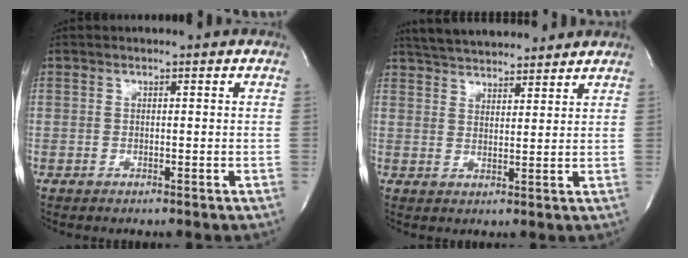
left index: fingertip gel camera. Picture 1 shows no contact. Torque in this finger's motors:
{"motor_torque": [0.16, -0.26, 0.33, 0.12]}